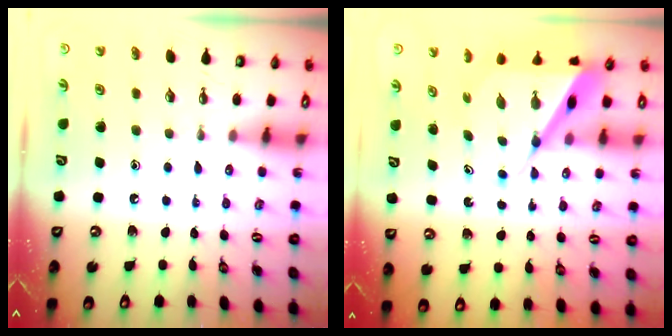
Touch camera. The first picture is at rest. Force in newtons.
{"total": 9.7, "press": 9.7, "slide": 0.9}